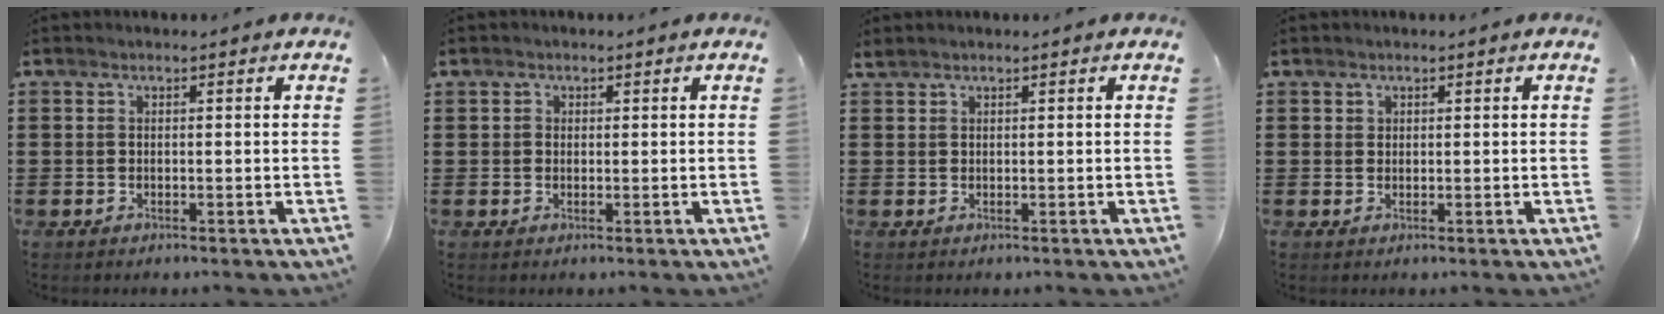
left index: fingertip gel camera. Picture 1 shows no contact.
{"total": 1.0, "force": [0.4, 1.0, 0.1], "torque": [-0.005, 0.004, 0.008]}
{"total": 0.8, "force": [0.8, 0.2, 0.2], "torque": [-0.007, 0.000, 0.016]}
{"total": 1.0, "force": [0.7, 0.6, 0.1], "torque": [-0.005, 0.002, 0.015]}